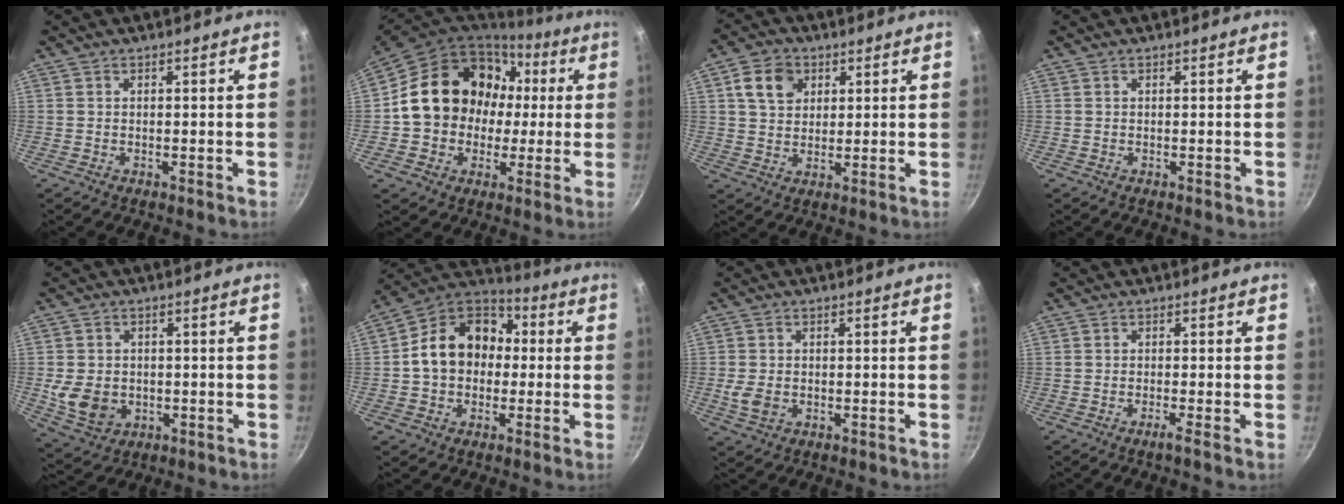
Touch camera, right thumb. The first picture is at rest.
{"total": 18.8, "force": [1.7, 15.9, 9.9], "torque": [-0.140, 0.049, 0.032]}
{"total": 7.7, "force": [2.9, 5.9, 4.0], "torque": [-0.051, 0.002, 0.047]}
{"total": 0.0}
{"total": 8.7, "force": [-1.2, 6.9, 5.1], "torque": [-0.086, -0.001, -0.009]}
{"total": 15.6, "force": [0.3, 12.4, 9.5], "torque": [-0.123, 0.043, -0.012]}
{"total": 4.2, "force": [-0.8, 3.1, 2.7], "torque": [-0.053, 0.000, -0.013]}
{"total": 1.3, "force": [-0.8, -0.4, 1.0], "torque": [-0.027, 0.003, -0.017]}